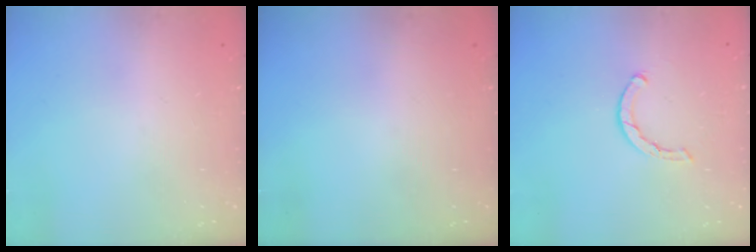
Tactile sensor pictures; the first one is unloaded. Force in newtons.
{"total": 0.0}
{"total": 2.0, "press": 2.0, "slide": 0.2}